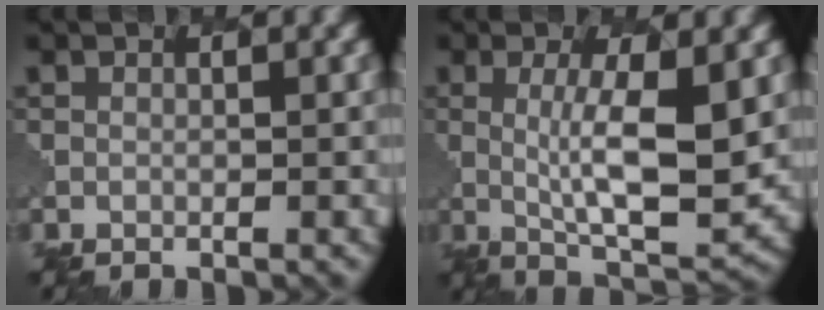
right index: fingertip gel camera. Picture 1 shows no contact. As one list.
[{"total": 7.1, "force": [0.9, 1.8, 6.8], "torque": [-0.114, -0.011, 0.020]}]